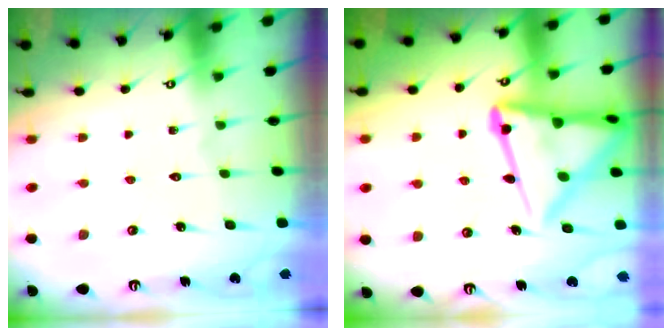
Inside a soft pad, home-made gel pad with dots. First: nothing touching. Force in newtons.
{"total": 16.7, "press": 16.6, "slide": 1.6}